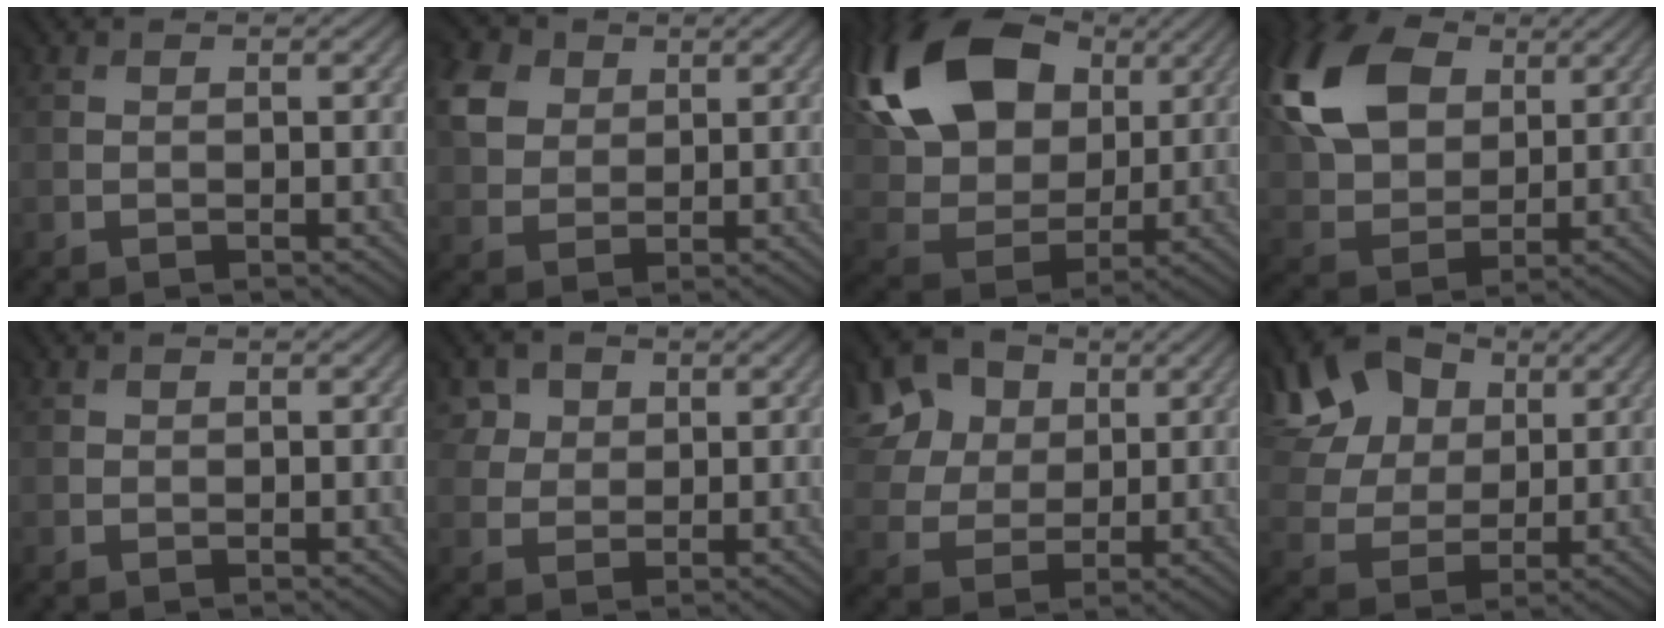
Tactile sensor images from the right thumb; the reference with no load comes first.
{"total": 5.7, "force": [3.0, 4.6, 1.5], "torque": [-0.066, 0.011, 0.055]}
{"total": 20.4, "force": [8.8, 13.9, 12.1], "torque": [-0.308, 0.053, 0.155]}
{"total": 15.3, "force": [6.2, 10.5, 9.2], "torque": [-0.239, 0.039, 0.114]}
{"total": 0.6, "force": [0.4, 0.4, 0.1], "torque": [0.002, 0.001, 0.008]}
{"total": 5.1, "force": [3.2, 3.9, 0.6], "torque": [-0.052, 0.002, 0.057]}
{"total": 8.7, "force": [4.5, 6.8, 3.2], "torque": [-0.115, 0.019, 0.077]}
{"total": 13.8, "force": [7.7, 9.4, 6.4], "torque": [-0.183, 0.045, 0.141]}